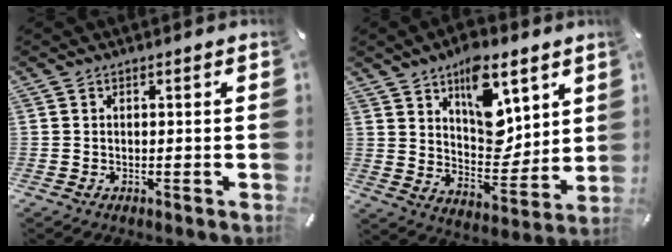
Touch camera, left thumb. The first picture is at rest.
{"total": 15.6, "force": [8.2, 9.4, 9.4], "torque": [-0.115, -0.053, 0.147]}